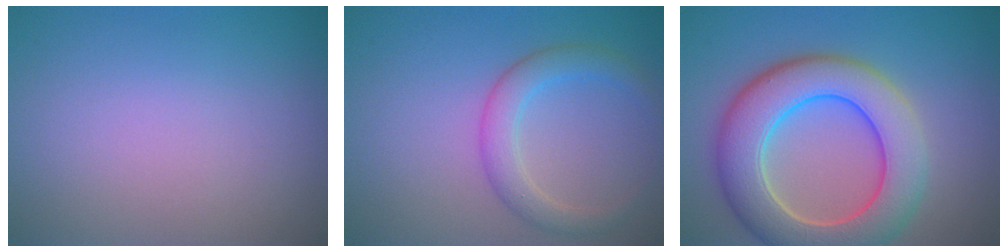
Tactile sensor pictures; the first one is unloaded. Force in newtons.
{"total": 3.2, "press": 3.2, "slide": 0.1}
{"total": 9.3, "press": 9.3, "slide": 0.8}